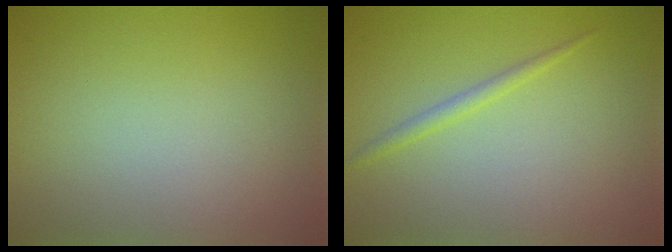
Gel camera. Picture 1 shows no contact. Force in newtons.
{"total": 1.1, "press": 1.1, "slide": 0.1}